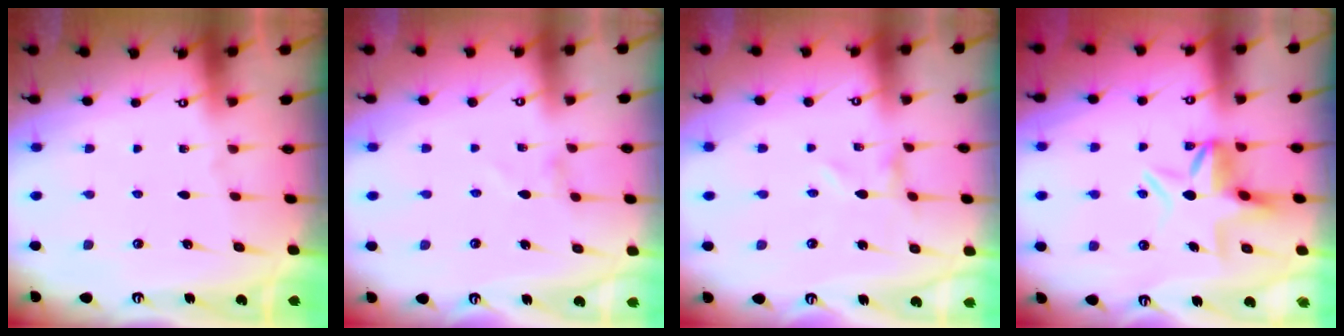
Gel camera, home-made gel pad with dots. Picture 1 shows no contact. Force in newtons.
{"total": 0.7, "press": 0.6, "slide": 0.1}
{"total": 0.0}
{"total": 7.3, "press": 7.3, "slide": 0.9}